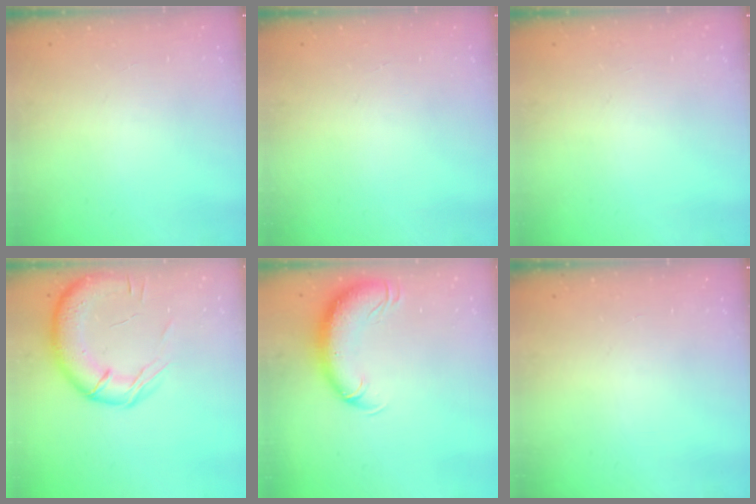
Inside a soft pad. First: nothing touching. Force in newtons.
{"total": 0.0}
{"total": 0.0}
{"total": 16.7, "press": 16.5, "slide": 2.5}
{"total": 10.6, "press": 10.3, "slide": 2.5}
{"total": 0.0}